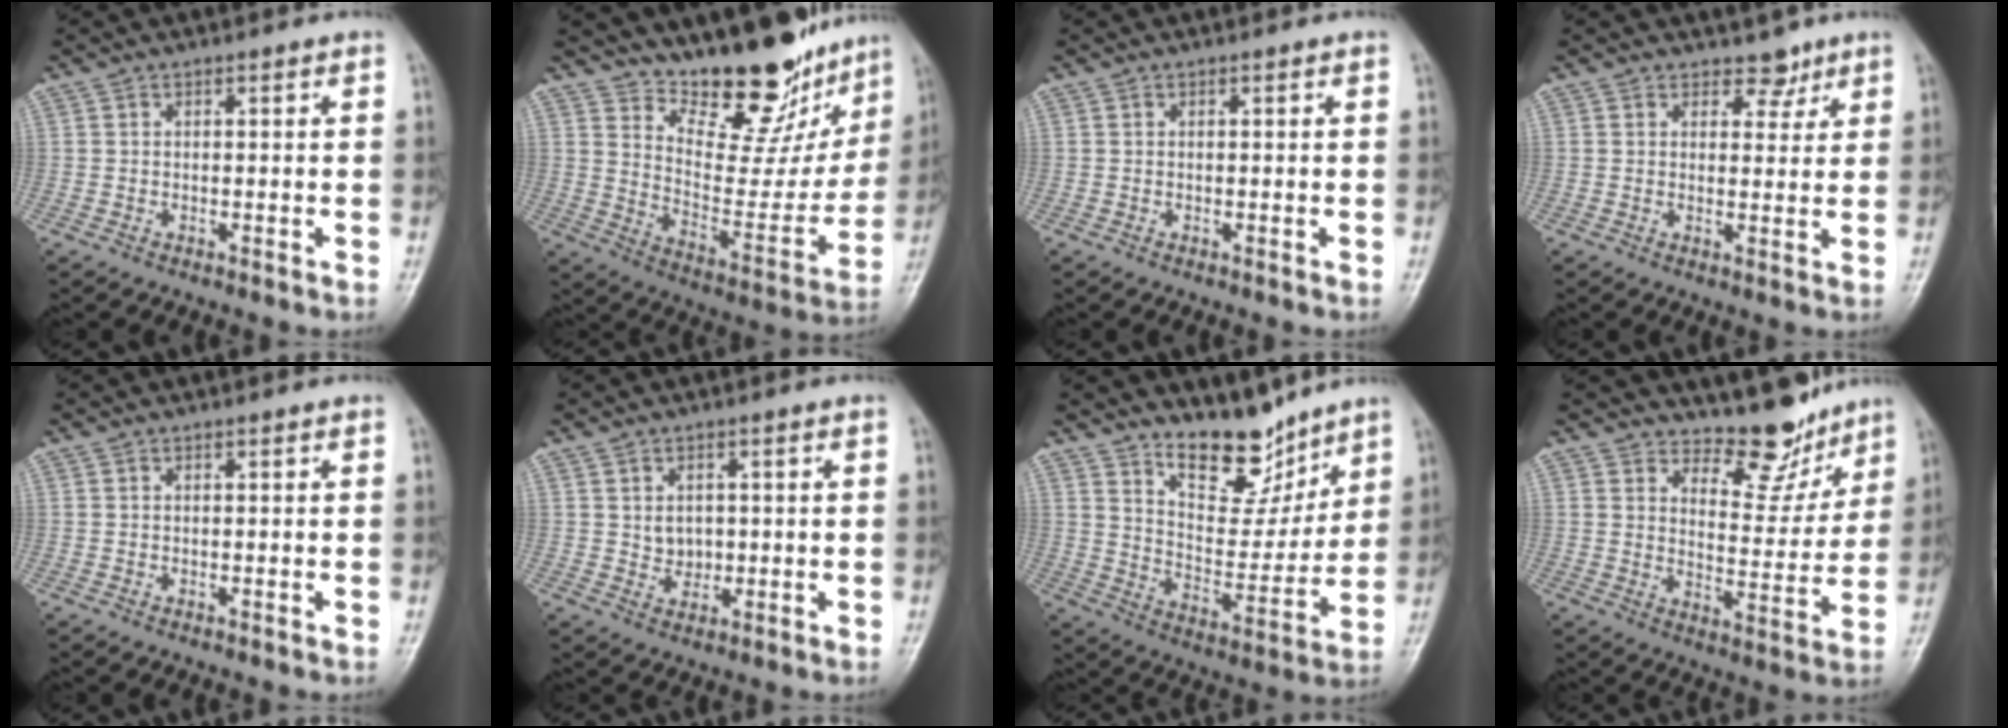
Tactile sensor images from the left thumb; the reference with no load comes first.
{"total": 19.2, "force": [16.1, 7.1, 7.8], "torque": [-0.055, -0.120, 0.238]}
{"total": 0.0}
{"total": 3.4, "force": [2.5, 2.1, 0.7], "torque": [0.016, -0.015, 0.034]}
{"total": 0.0}
{"total": 3.2, "force": [0.4, 2.7, 1.7], "torque": [-0.010, -0.003, 0.012]}
{"total": 12.5, "force": [10.0, 5.2, 5.3], "torque": [-0.049, -0.078, 0.178]}
{"total": 9.3, "force": [8.3, 3.7, 2.3], "torque": [0.004, -0.072, 0.127]}